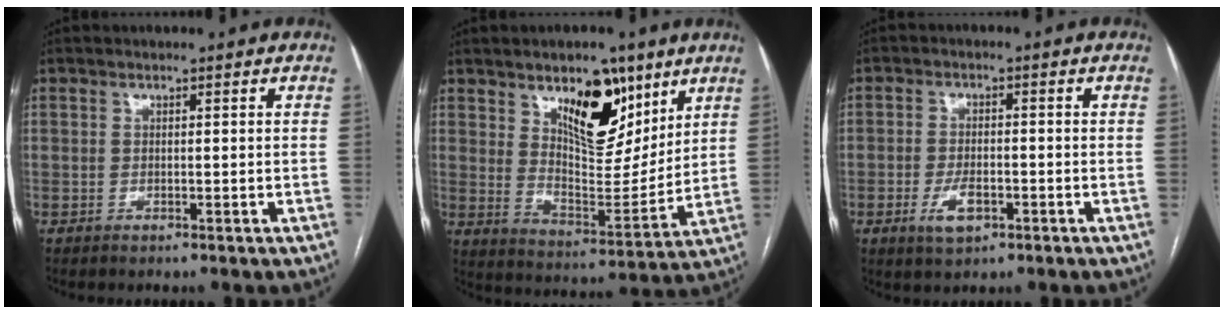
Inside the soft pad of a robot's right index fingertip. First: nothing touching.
{"total": 13.6, "force": [7.8, 5.6, 9.5], "torque": [-0.141, -0.006, 0.138]}
{"total": 4.5, "force": [-2.0, 2.0, 3.5], "torque": [-0.067, -0.001, -0.029]}